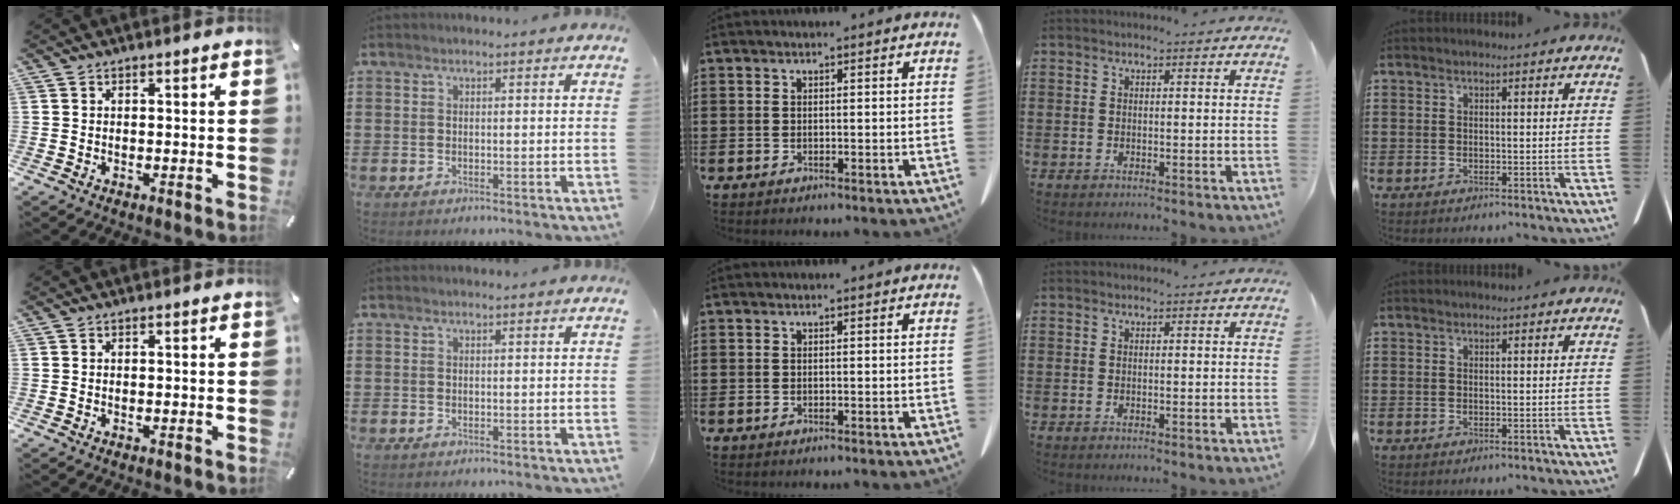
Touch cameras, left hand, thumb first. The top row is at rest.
{}